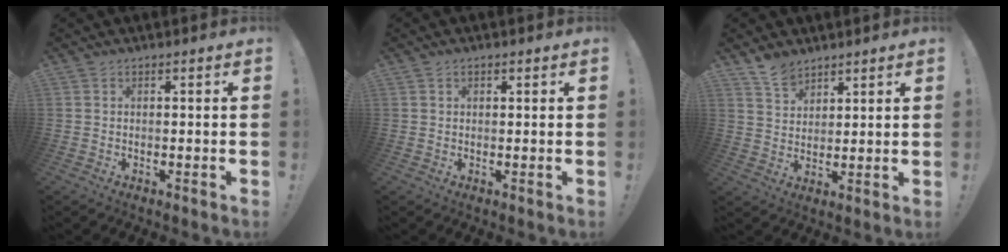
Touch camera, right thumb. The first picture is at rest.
{"total": 0.6, "force": [0.4, 0.4, 0.3], "torque": [-0.001, 0.000, 0.006]}
{"total": 6.2, "force": [5.3, 2.8, 1.6], "torque": [-0.032, -0.034, 0.102]}